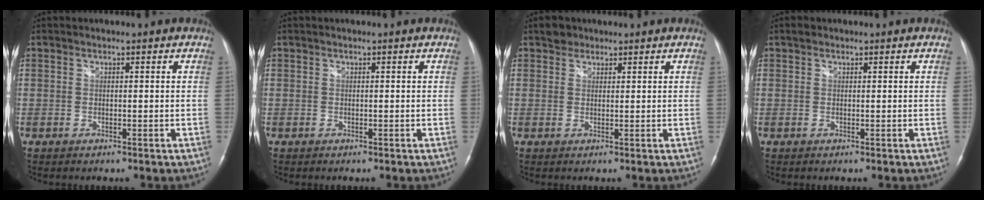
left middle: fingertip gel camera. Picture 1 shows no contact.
{"total": 0.0}
{"total": 2.0, "force": [1.4, 1.3, 0.2], "torque": [0.000, 0.005, 0.022]}
{"total": 0.7, "force": [0.5, 0.4, 0.2], "torque": [-0.004, 0.009, 0.008]}